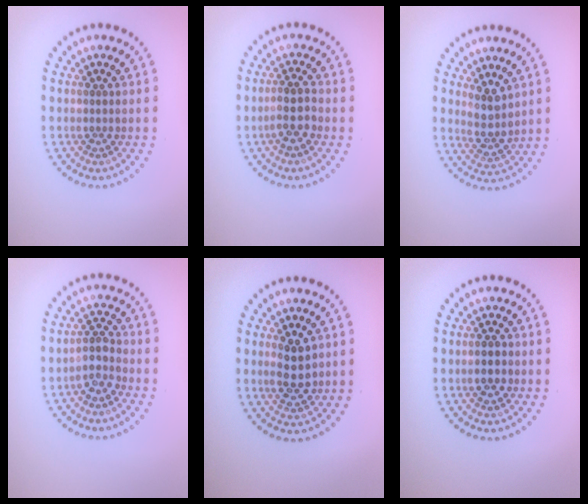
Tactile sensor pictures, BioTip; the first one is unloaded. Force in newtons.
{"total": 2.5, "press": 2.3, "slide": 0.9}
{"total": 2.9, "press": 2.4, "slide": 1.7}
{"total": 2.3, "press": 2.0, "slide": 1.2}
{"total": 3.2, "press": 3.2, "slide": 0.6}
{"total": 1.9, "press": 1.9, "slide": 0.2}